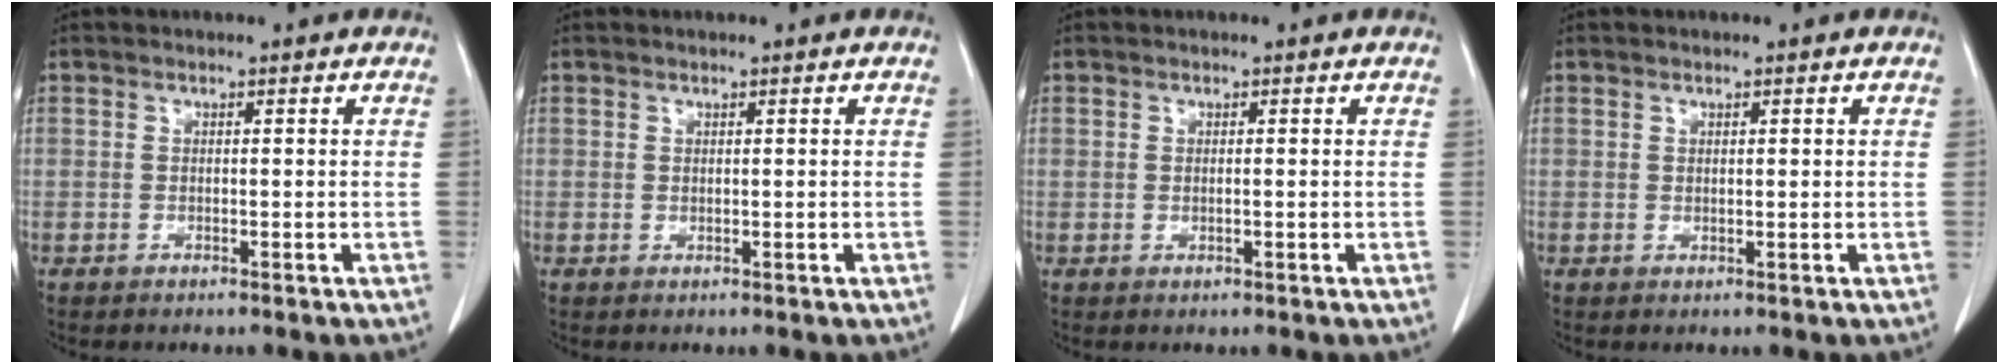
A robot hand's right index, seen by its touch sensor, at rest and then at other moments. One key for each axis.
{"total": 0.0}
{"total": 0.7, "fx": 0.0, "fy": 0.2, "fz": 0.7, "tx": -0.019, "ty": -0.004, "tz": 0.002}
{"total": 0.7, "fx": 0.3, "fy": 0.2, "fz": 0.6, "tx": -0.013, "ty": -0.002, "tz": 0.006}